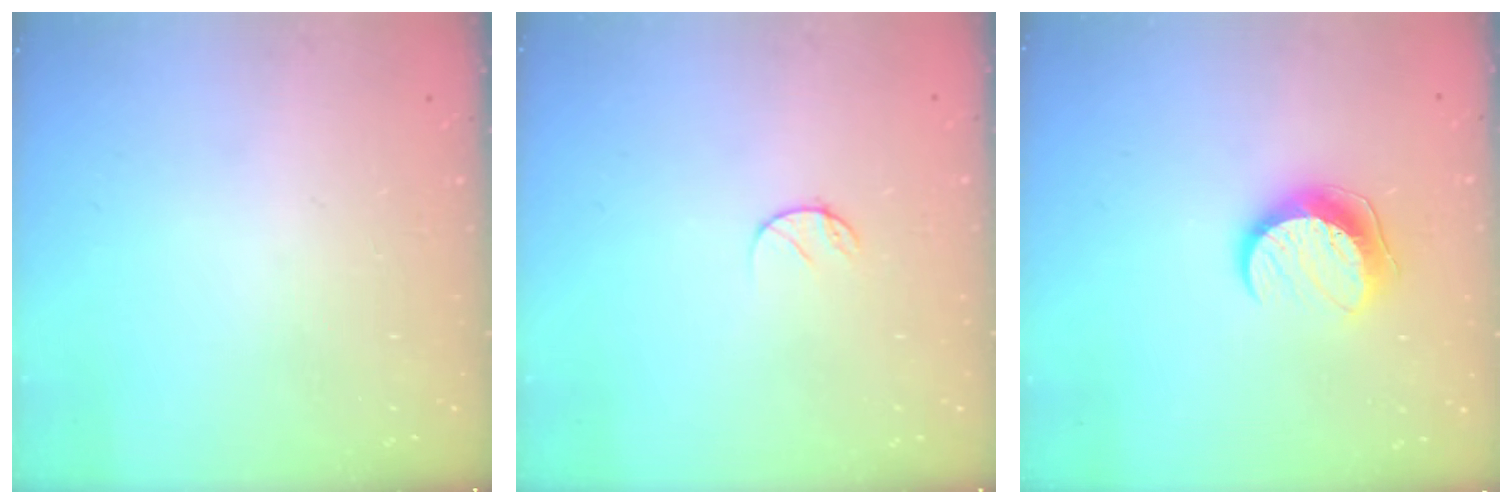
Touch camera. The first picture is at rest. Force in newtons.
{"total": 4.3, "press": 4.3, "slide": 0.3}
{"total": 9.7, "press": 9.6, "slide": 0.5}